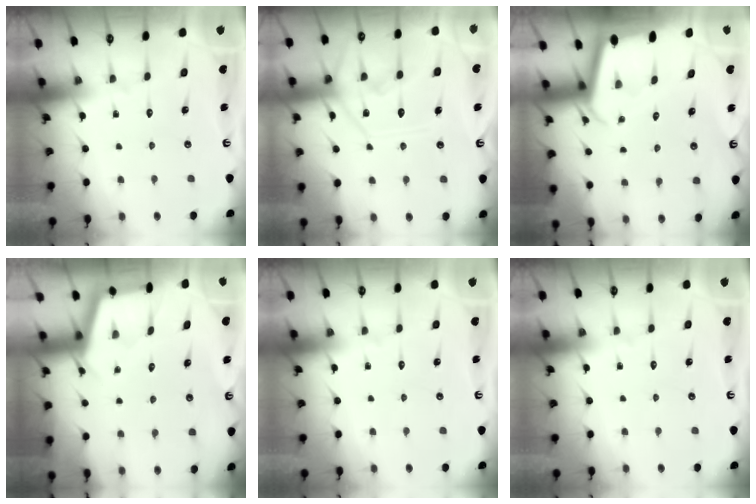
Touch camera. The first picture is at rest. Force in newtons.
{"total": 14.2, "press": 14.2, "slide": 1.3}
{"total": 2.1, "press": 2.1, "slide": 0.2}
{"total": 2.5, "press": 2.5, "slide": 0.1}
{"total": 0.0}
{"total": 0.0}